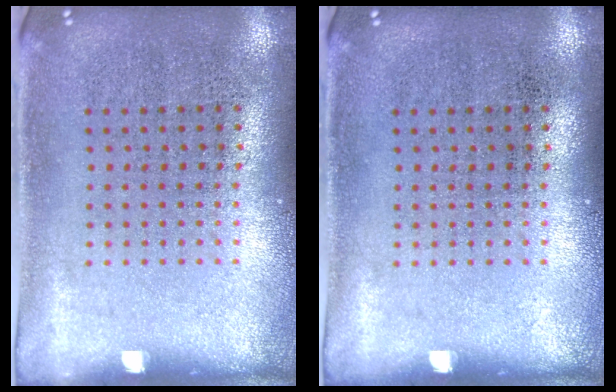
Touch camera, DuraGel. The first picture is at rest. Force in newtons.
{"total": 0.0}